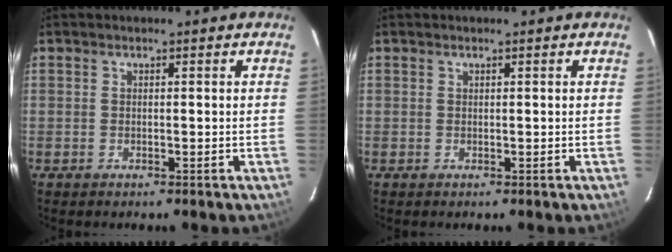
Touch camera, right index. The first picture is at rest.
{"total": 0.0}